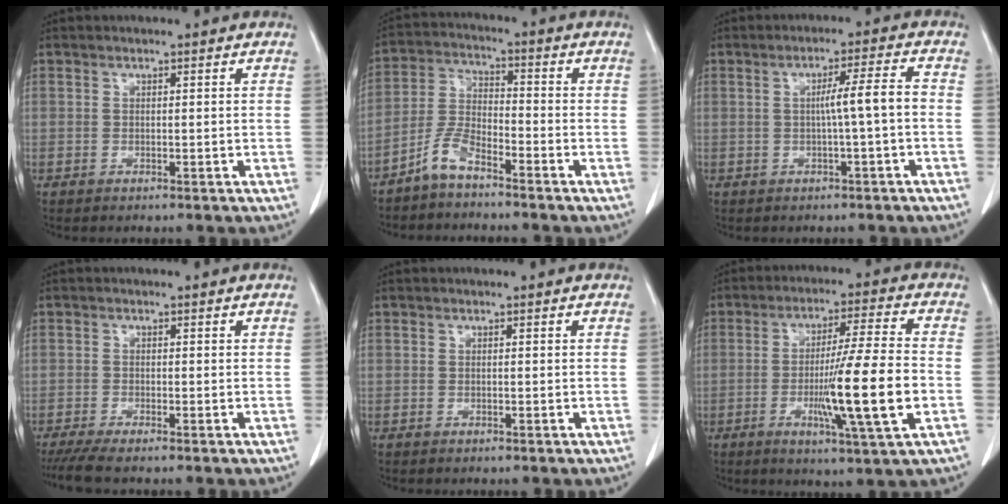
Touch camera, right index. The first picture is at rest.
{"total": 5.6, "force": [-4.4, 1.5, 3.1], "torque": [-0.077, -0.002, -0.093]}
{"total": 4.6, "force": [-0.6, -0.6, 4.5], "torque": [-0.072, 0.009, -0.009]}
{"total": 3.7, "force": [-2.9, -0.1, 2.2], "torque": [-0.037, -0.009, -0.054]}
{"total": 0.0}
{"total": 13.6, "force": [-3.1, -0.6, 13.2], "torque": [-0.224, -0.016, -0.056]}